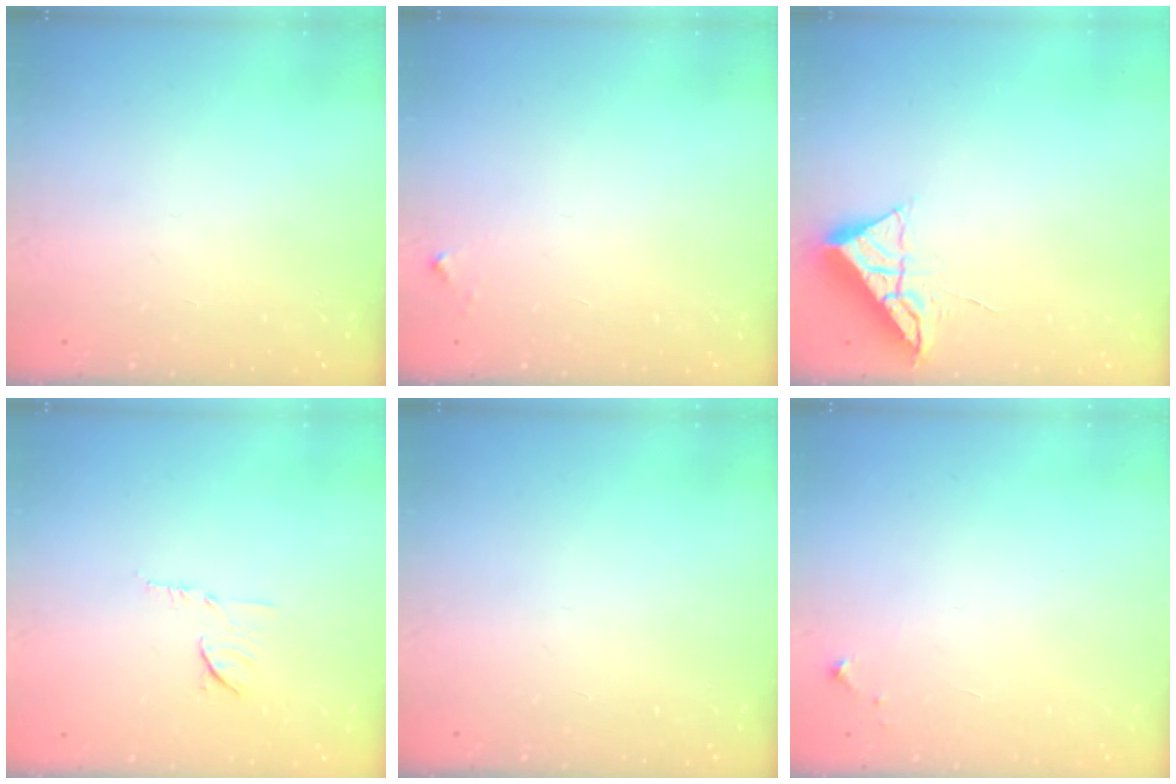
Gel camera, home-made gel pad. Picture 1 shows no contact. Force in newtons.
{"total": 2.8, "press": 2.8, "slide": 0.2}
{"total": 6.9, "press": 6.9, "slide": 0.5}
{"total": 6.6, "press": 6.5, "slide": 0.9}
{"total": 0.0}
{"total": 4.3, "press": 4.3, "slide": 0.7}